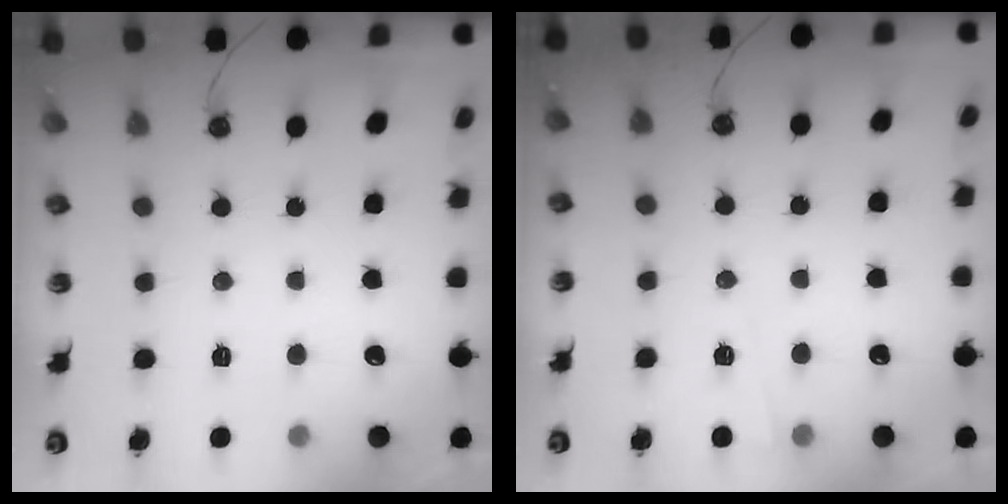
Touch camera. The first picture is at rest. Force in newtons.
{"total": 3.6, "press": 3.1, "slide": 1.8}